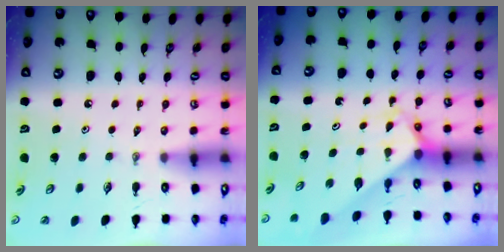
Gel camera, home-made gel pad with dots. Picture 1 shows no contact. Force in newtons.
{"total": 2.9, "press": 2.9, "slide": 0.1}